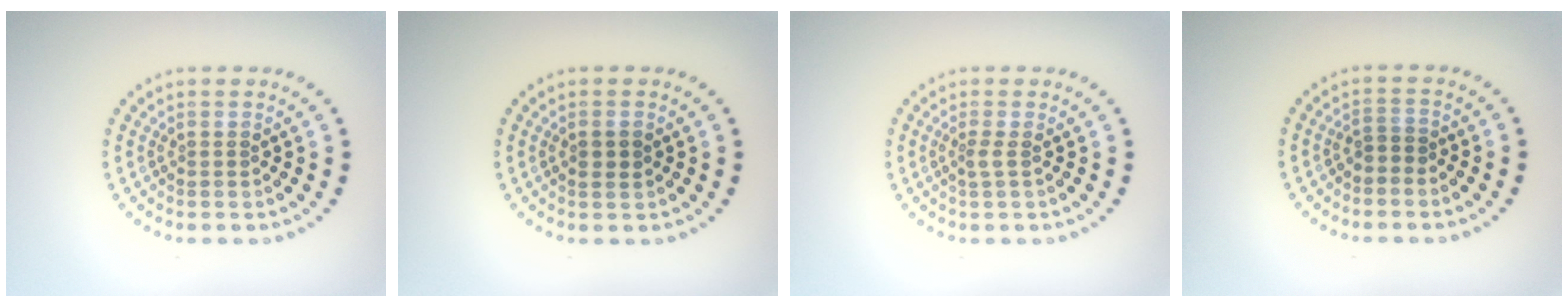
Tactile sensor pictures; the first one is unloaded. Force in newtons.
{"total": 1.4, "press": 1.4, "slide": 0.2}
{"total": 0.9, "press": 0.6, "slide": 0.8}
{"total": 1.3, "press": 1.0, "slide": 0.8}